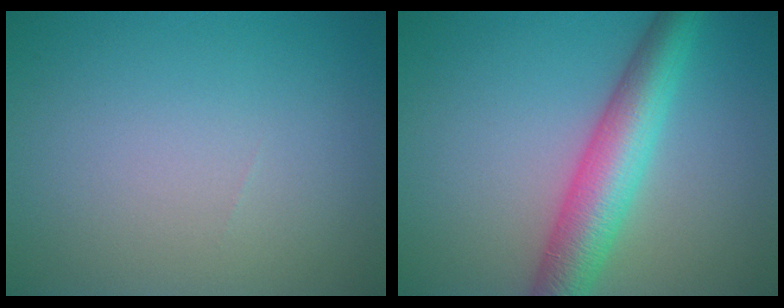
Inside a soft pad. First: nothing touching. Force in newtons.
{"total": 6.4, "press": 6.4, "slide": 0.3}